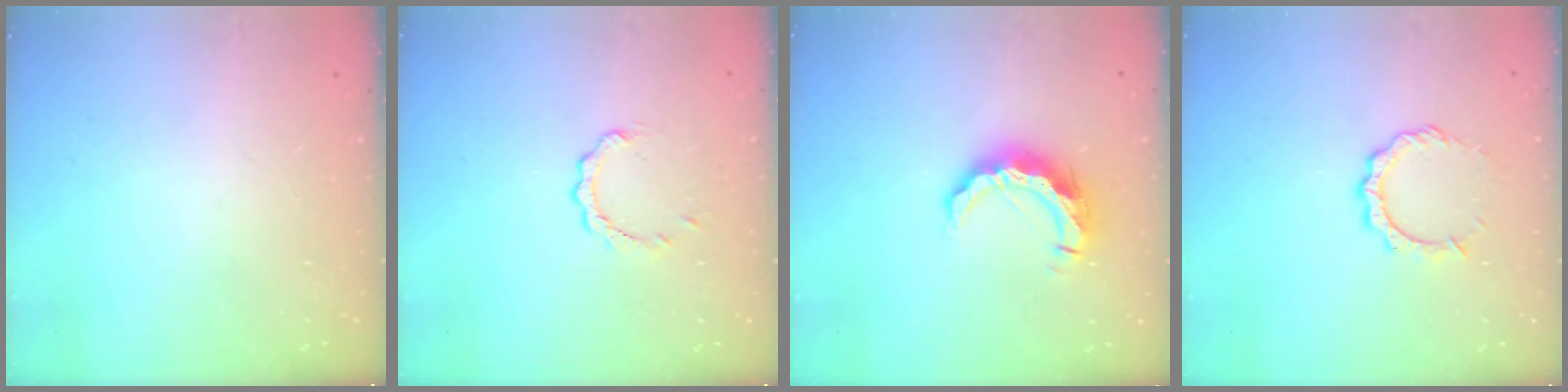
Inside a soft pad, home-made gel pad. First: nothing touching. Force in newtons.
{"total": 2.6, "press": 2.5, "slide": 0.3}
{"total": 11.0, "press": 10.9, "slide": 0.9}
{"total": 6.9, "press": 6.9, "slide": 0.5}